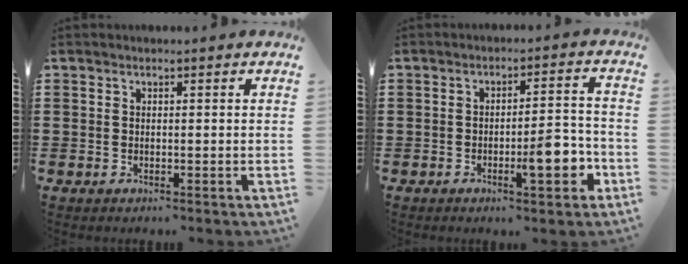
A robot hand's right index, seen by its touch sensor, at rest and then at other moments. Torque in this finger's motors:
{"motor_torque": [1.62, -0.18, 0.41, 0.20]}